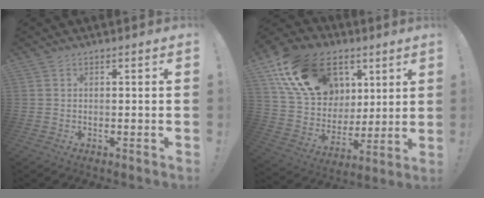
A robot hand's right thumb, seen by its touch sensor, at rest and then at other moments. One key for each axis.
{"total": 23.7, "fx": 11.4, "fy": 16.9, "fz": 12.1, "tx": -0.195, "ty": -0.042, "tz": 0.235}